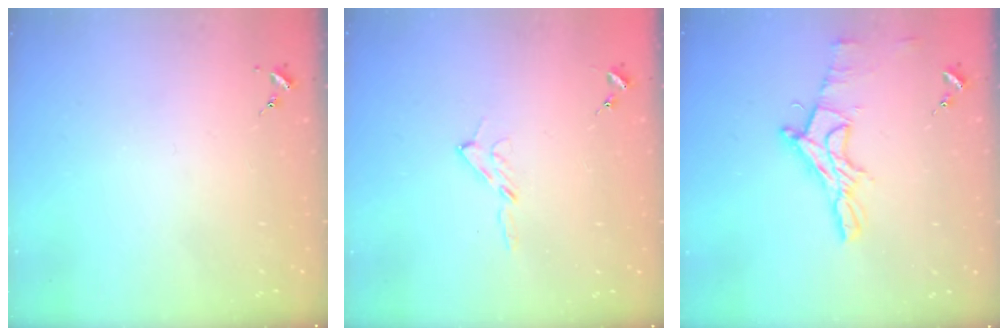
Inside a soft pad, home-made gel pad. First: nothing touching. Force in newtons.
{"total": 5.3, "press": 5.3, "slide": 0.7}
{"total": 11.8, "press": 11.7, "slide": 1.0}